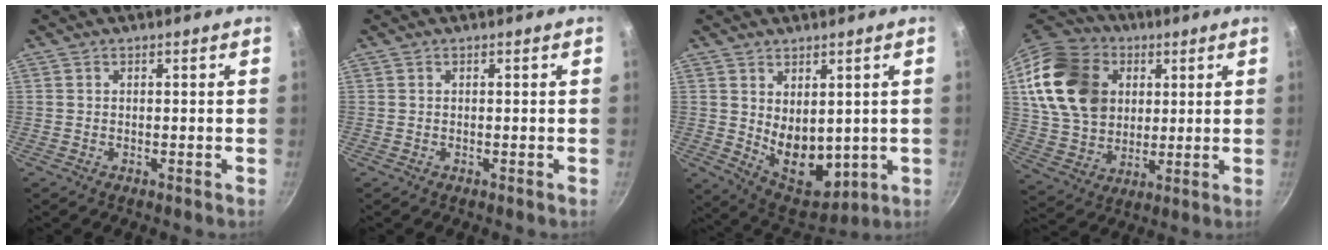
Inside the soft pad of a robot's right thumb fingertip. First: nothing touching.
{"total": 0.0}
{"total": 10.3, "force": [2.1, 6.6, 7.7], "torque": [-0.085, -0.041, 0.058]}
{"total": 21.6, "force": [6.1, 16.9, 12.1], "torque": [-0.202, -0.001, 0.120]}